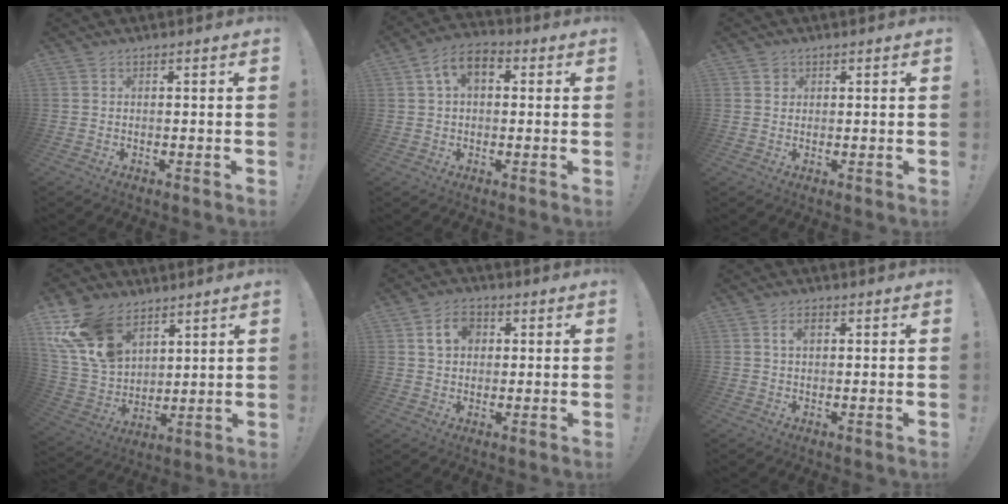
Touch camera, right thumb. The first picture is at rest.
{"total": 8.2, "force": [2.1, 5.1, 6.1], "torque": [-0.105, 0.010, 0.043]}
{"total": 1.9, "force": [0.8, 1.6, 0.4], "torque": [-0.008, 0.001, 0.016]}
{"total": 18.0, "force": [10.2, 11.6, 9.2], "torque": [-0.195, -0.050, 0.200]}
{"total": 7.6, "force": [2.4, 5.9, 4.2], "torque": [-0.064, 0.008, 0.046]}
{"total": 3.2, "force": [1.0, 1.8, 2.4], "torque": [-0.035, 0.000, 0.014]}